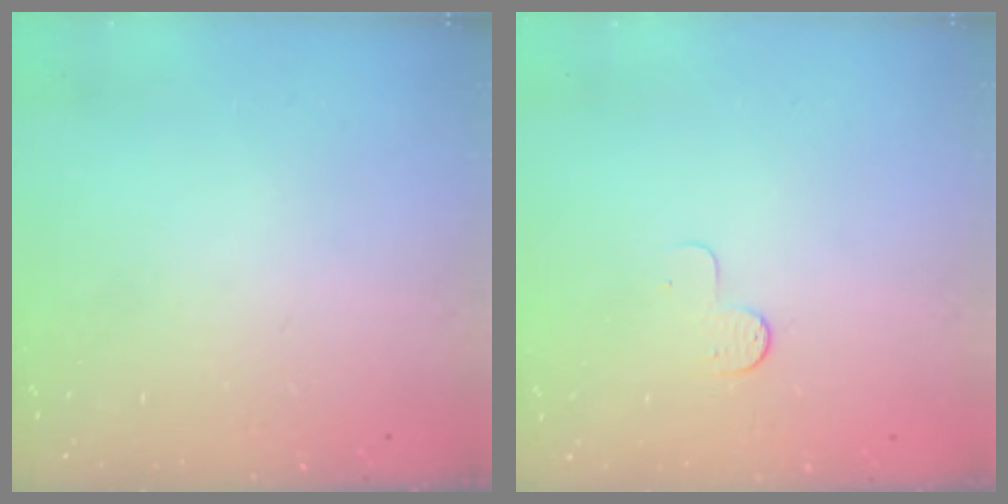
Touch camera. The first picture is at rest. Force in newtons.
{"total": 5.0, "press": 5.0, "slide": 0.4}